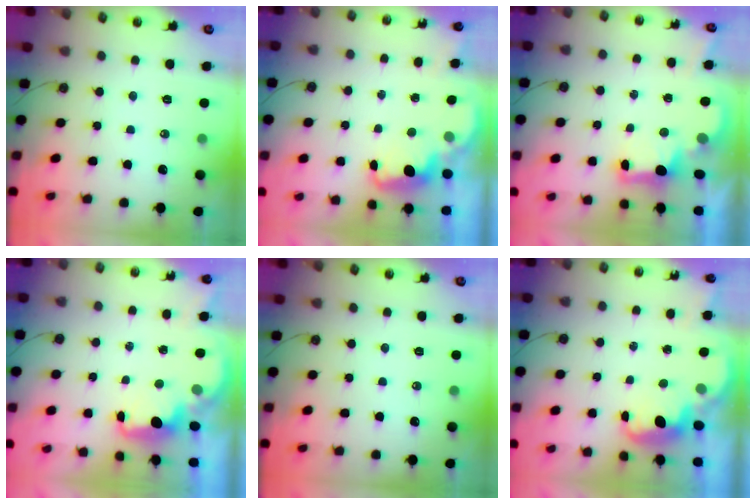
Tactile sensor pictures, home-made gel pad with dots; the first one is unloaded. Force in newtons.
{"total": 2.3, "press": 2.3, "slide": 0.5}
{"total": 2.5, "press": 2.4, "slide": 0.8}
{"total": 2.1, "press": 2.0, "slide": 0.8}
{"total": 0.0}
{"total": 1.9, "press": 1.9, "slide": 0.5}